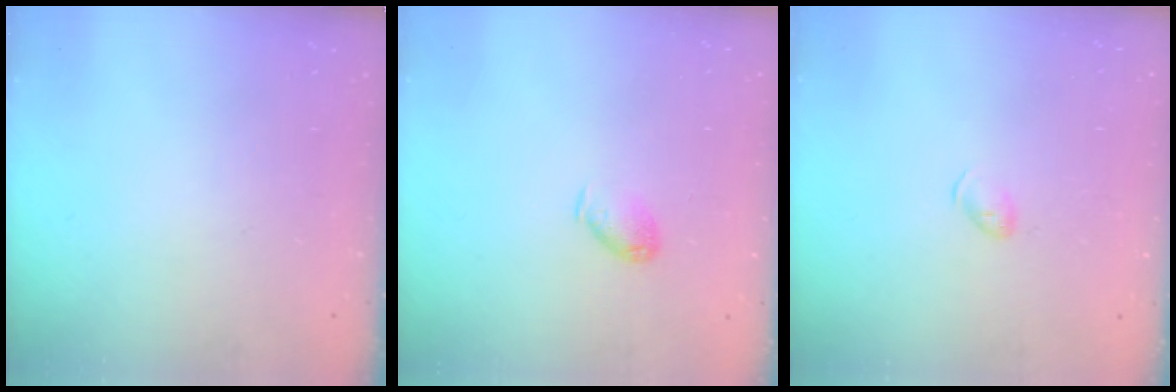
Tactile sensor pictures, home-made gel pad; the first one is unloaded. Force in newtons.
{"total": 5.8, "press": 5.8, "slide": 0.4}
{"total": 4.4, "press": 4.3, "slide": 0.8}